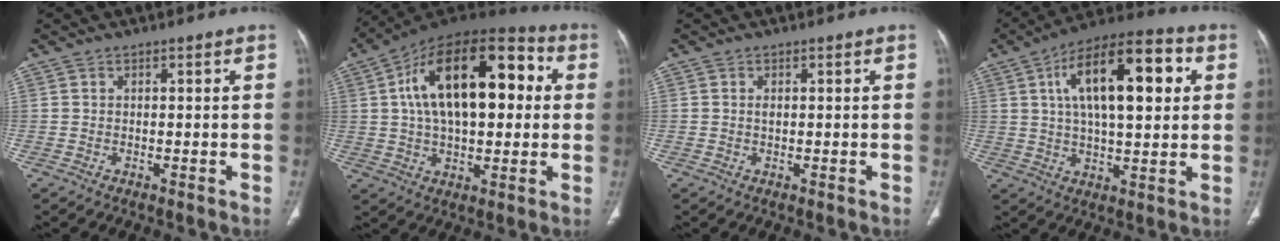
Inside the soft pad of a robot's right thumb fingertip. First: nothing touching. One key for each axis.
{"total": 24.0, "fx": 4.6, "fy": 12.4, "fz": 20.0, "tx": -0.305, "ty": 0.029, "tz": 0.064}
{"total": 0.7, "fx": 0.1, "fy": 0.4, "fz": 0.6, "tx": -0.011, "ty": 0.001, "tz": 0.003}
{"total": 19.7, "fx": 5.4, "fy": 8.2, "fz": 17.1, "tx": -0.254, "ty": 0.011, "tz": 0.078}